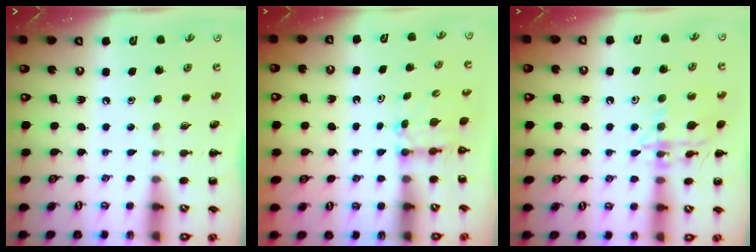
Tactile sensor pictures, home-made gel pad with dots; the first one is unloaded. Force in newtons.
{"total": 2.8, "press": 2.6, "slide": 1.1}
{"total": 14.9, "press": 14.8, "slide": 1.5}